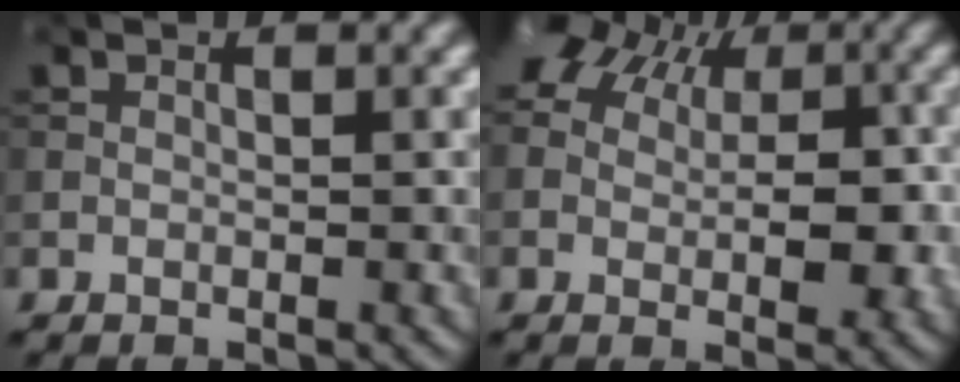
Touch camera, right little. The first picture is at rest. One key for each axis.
{"total": 9.6, "fx": 2.2, "fy": 6.6, "fz": 6.7, "tx": -0.086, "ty": 0.010, "tz": 0.036}